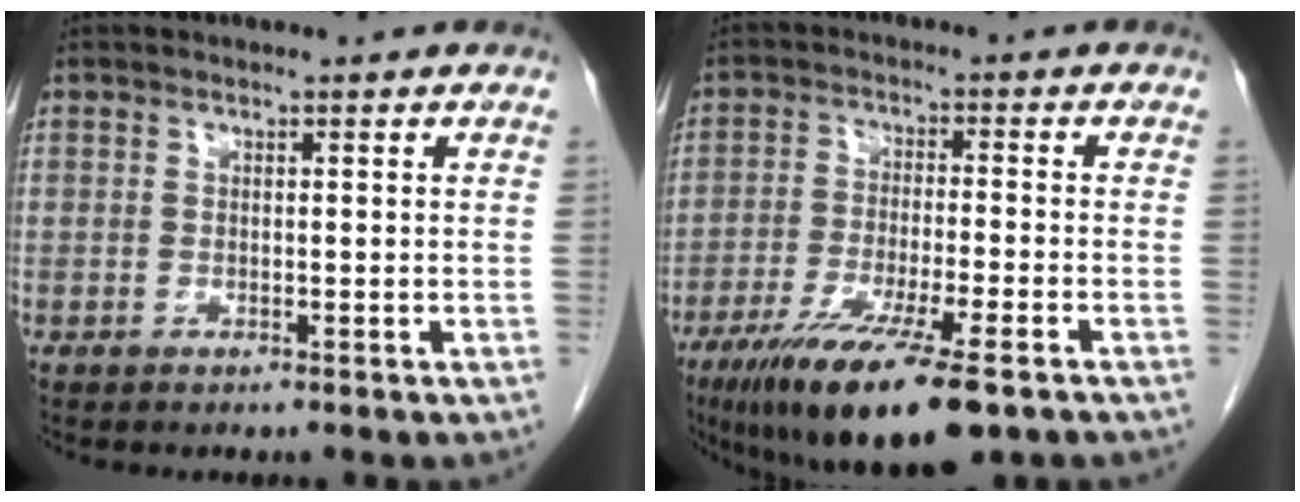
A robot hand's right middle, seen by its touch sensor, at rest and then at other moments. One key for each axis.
{"total": 14.8, "fx": -9.7, "fy": 1.7, "fz": 11.0, "tx": -0.185, "ty": -0.042, "tz": -0.161}